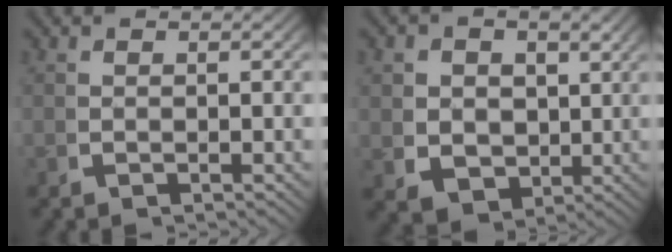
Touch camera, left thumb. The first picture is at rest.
{"total": 6.6, "force": [0.0, 5.6, 3.5], "torque": [-0.074, -0.040, 0.018]}